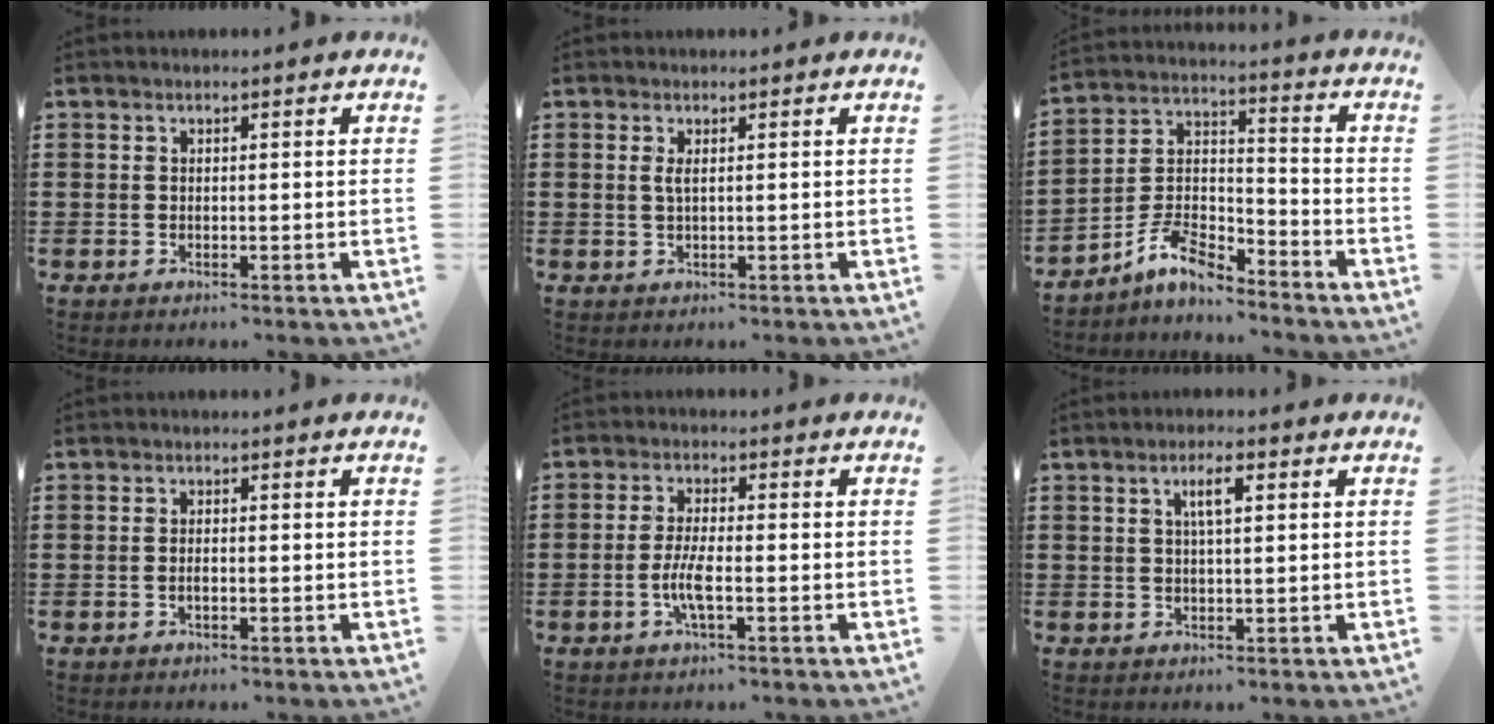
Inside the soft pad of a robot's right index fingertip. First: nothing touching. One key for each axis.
{"total": 1.2, "fx": 0.3, "fy": 0.2, "fz": 1.2, "tx": -0.024, "ty": 0.002, "tz": 0.004}
{"total": 8.0, "fx": -6.6, "fy": 2.5, "fz": 3.7, "tx": -0.087, "ty": 0.008, "tz": -0.130}
{"total": 1.0, "fx": -0.4, "fy": 0.3, "fz": 0.9, "tx": -0.019, "ty": -0.004, "tz": -0.005}
{"total": 4.6, "fx": -1.5, "fy": 0.9, "fz": 4.2, "tx": -0.093, "ty": -0.005, "tz": -0.033}
{"total": 3.5, "fx": 1.2, "fy": 0.9, "fz": 3.1, "tx": -0.064, "ty": 0.008, "tz": 0.018}